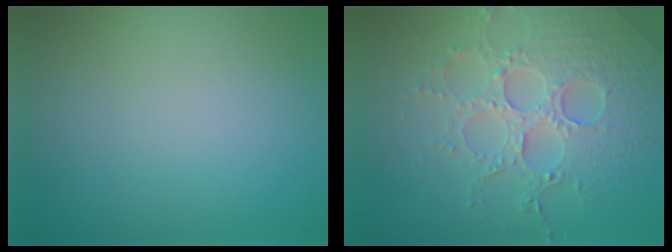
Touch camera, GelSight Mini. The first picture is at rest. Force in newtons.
{"total": 6.7, "press": 5.2, "slide": 4.2}